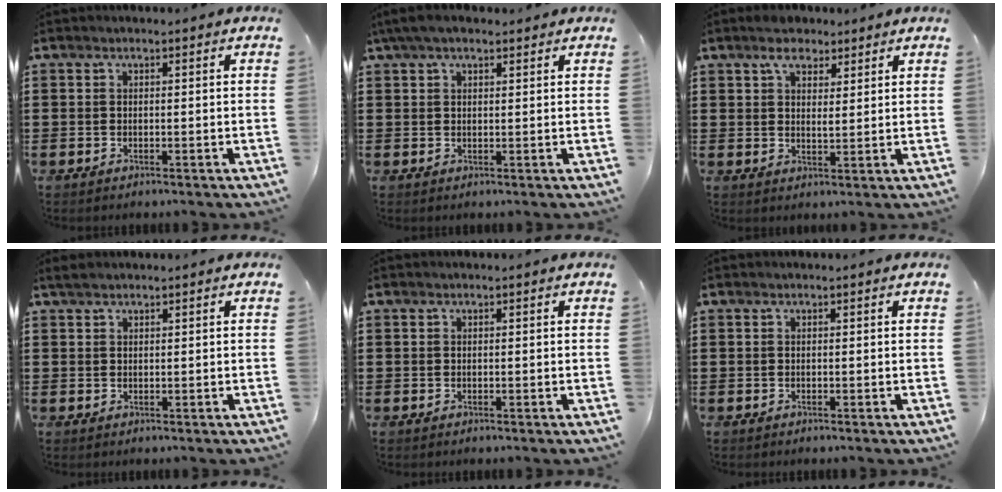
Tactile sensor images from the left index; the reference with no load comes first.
{"total": 3.3, "force": [2.1, 1.2, 2.2], "torque": [-0.048, 0.007, 0.040]}
{"total": 4.8, "force": [3.4, 2.5, 2.2], "torque": [-0.039, 0.002, 0.060]}
{"total": 1.2, "force": [0.9, 0.7, 0.5], "torque": [-0.012, 0.003, 0.017]}
{"total": 0.0}
{"total": 0.0}